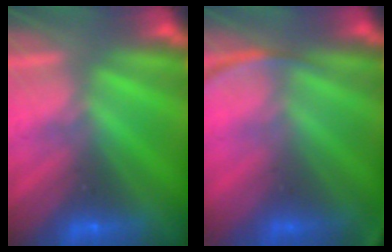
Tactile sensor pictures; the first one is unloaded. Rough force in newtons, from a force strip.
{"total": 2.4}